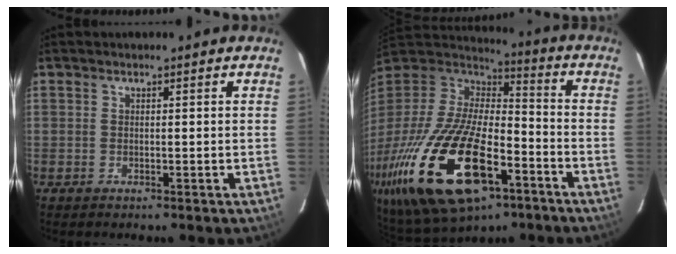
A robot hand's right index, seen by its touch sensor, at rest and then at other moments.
{"total": 33.9, "force": [-15.9, 15.7, 25.6], "torque": [-0.543, -0.053, -0.266]}